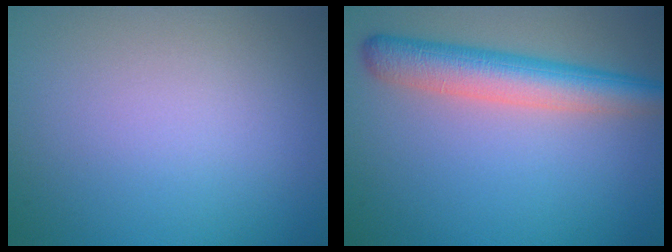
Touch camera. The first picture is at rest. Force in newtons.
{"total": 5.5, "press": 5.5, "slide": 0.2}